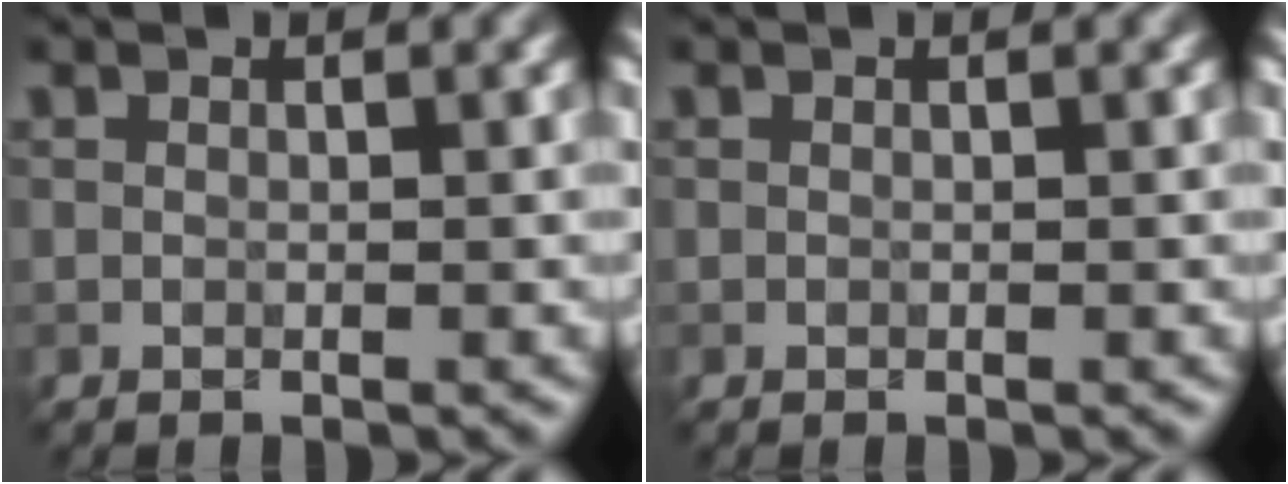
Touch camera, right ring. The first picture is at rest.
{"total": 0.0}